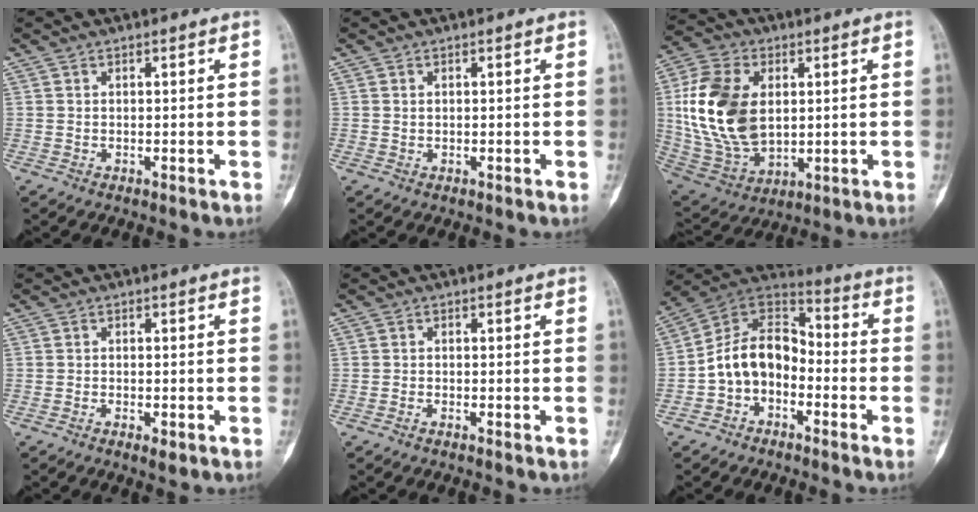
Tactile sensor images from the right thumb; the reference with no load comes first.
{"total": 0.7, "force": [0.2, 0.6, 0.3], "torque": [0.002, 0.001, 0.002]}
{"total": 19.8, "force": [2.3, 12.9, 14.8], "torque": [-0.285, -0.012, 0.055]}
{"total": 2.0, "force": [-1.1, 0.9, 1.4], "torque": [-0.020, 0.004, -0.015]}
{"total": 0.9, "force": [-0.7, 0.4, 0.3], "torque": [-0.006, 0.003, -0.015]}
{"total": 12.6, "force": [-3.6, 9.1, 7.9], "torque": [-0.114, 0.068, -0.078]}